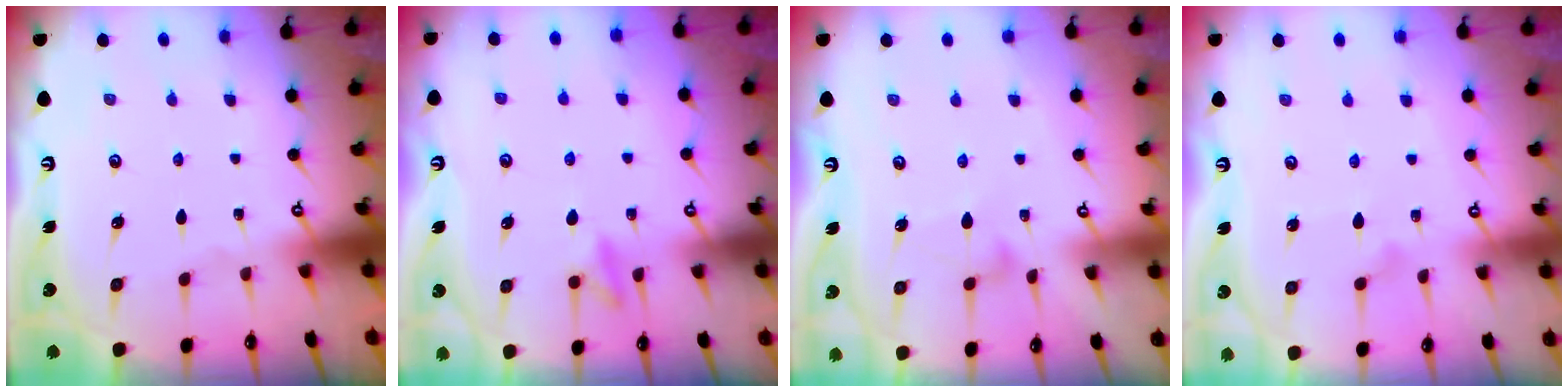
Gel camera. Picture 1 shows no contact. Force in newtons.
{"total": 9.4, "press": 9.3, "slide": 1.6}
{"total": 6.8, "press": 6.8, "slide": 0.4}
{"total": 8.4, "press": 8.4, "slide": 0.4}